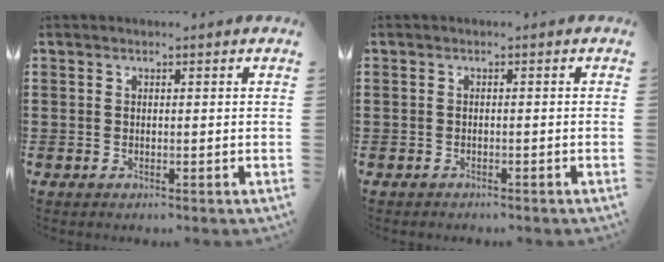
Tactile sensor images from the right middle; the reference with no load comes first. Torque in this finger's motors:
{"motor_torque": [-0.05, 0.00, -0.02, -0.01]}